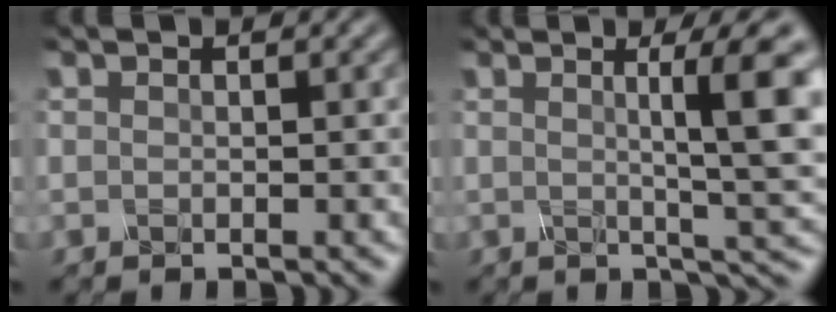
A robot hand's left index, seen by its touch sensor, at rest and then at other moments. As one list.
[{"total": 7.7, "force": [1.4, 1.3, 7.4], "torque": [-0.090, 0.007, 0.020]}]